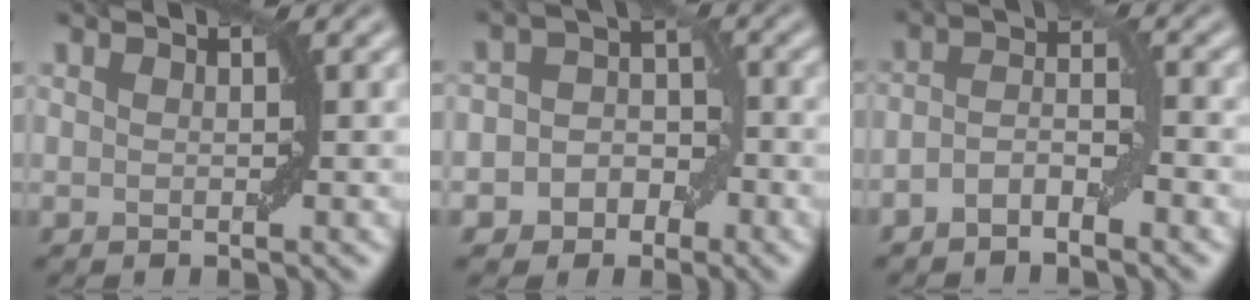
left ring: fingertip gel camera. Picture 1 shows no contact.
{"total": 4.3, "force": [-1.8, 3.6, 1.6], "torque": [0.015, 0.016, -0.044]}
{"total": 3.0, "force": [-1.7, 1.2, 2.2], "torque": [-0.042, 0.010, -0.035]}